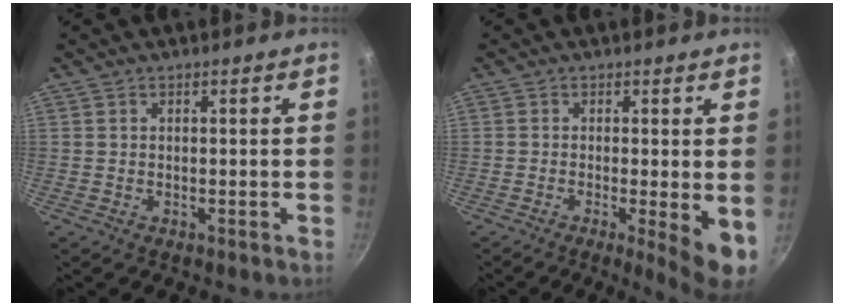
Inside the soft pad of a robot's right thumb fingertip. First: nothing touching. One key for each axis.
{"total": 6.5, "fx": -1.0, "fy": 1.1, "fz": 6.3, "tx": -0.083, "ty": -0.012, "tz": -0.013}